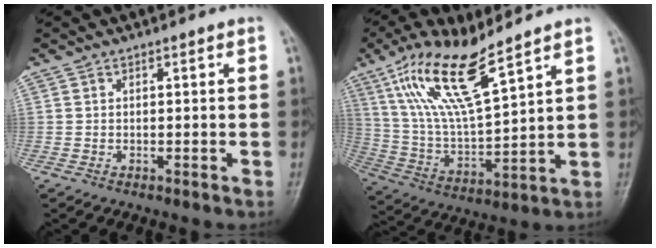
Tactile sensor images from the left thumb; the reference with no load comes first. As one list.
[{"total": 16.0, "force": [10.1, 3.6, 11.9], "torque": [-0.231, -0.044, 0.210]}]